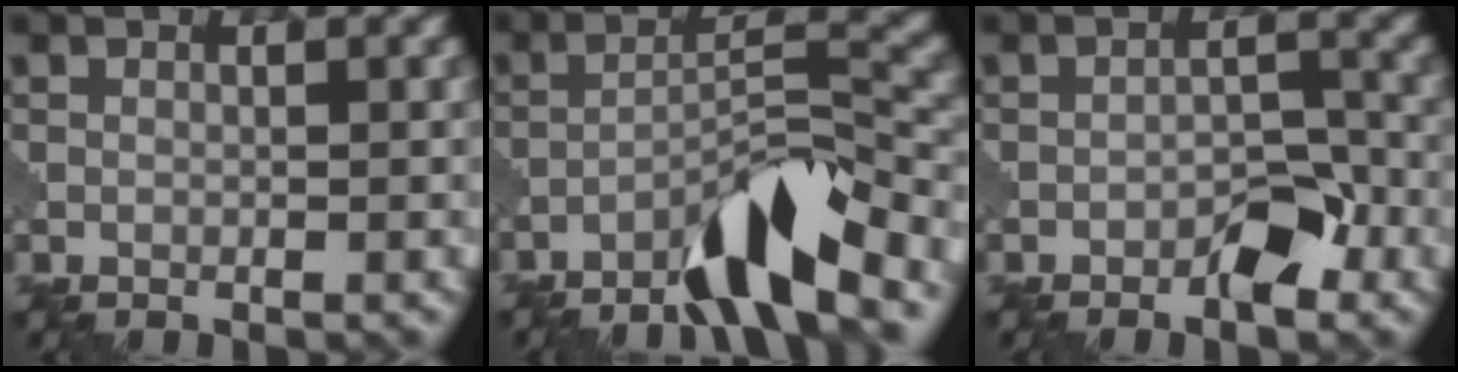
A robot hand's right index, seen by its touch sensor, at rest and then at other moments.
{"total": 6.6, "force": [-4.9, 0.7, 4.4], "torque": [-0.072, 0.012, -0.093]}
{"total": 3.1, "force": [-2.0, 1.2, 2.1], "torque": [-0.025, 0.011, -0.035]}